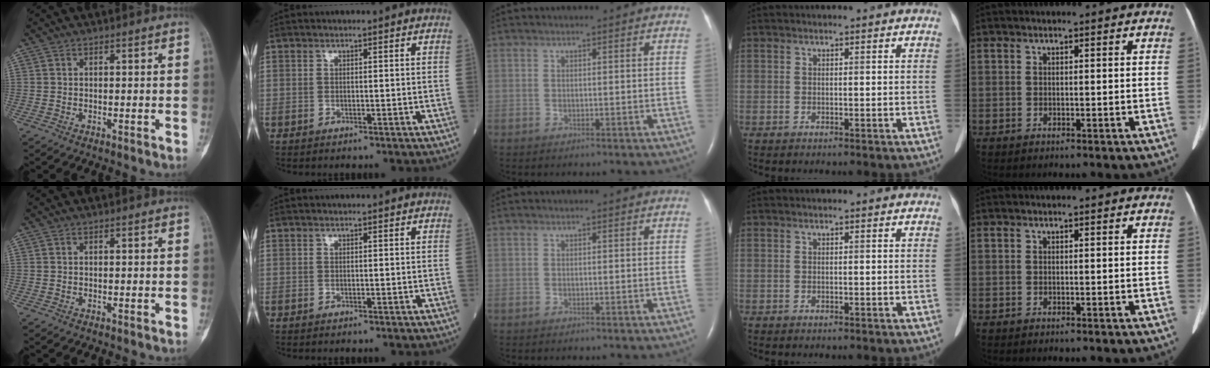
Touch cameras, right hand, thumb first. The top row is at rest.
{}